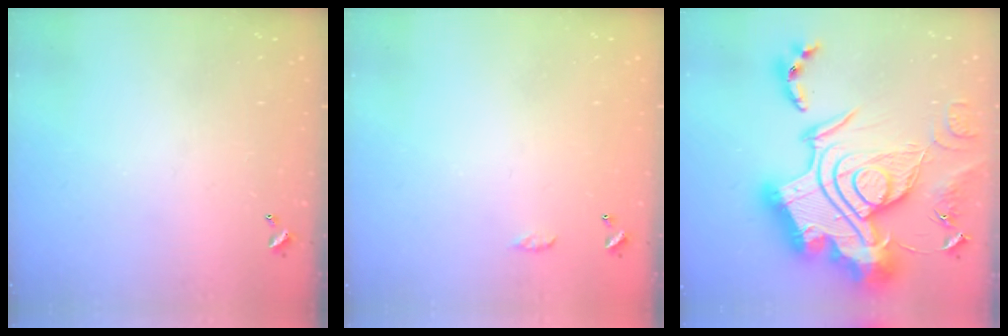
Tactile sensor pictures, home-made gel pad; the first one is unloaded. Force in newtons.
{"total": 3.0, "press": 3.0, "slide": 0.5}
{"total": 0.6, "press": 0.6, "slide": 0.0}